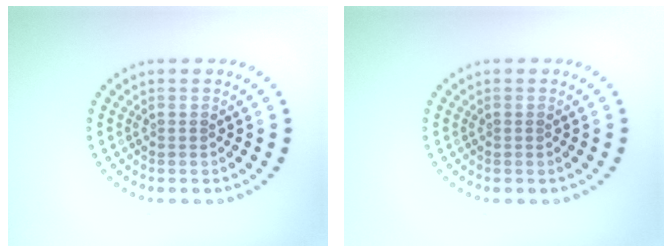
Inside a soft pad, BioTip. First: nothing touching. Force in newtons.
{"total": 0.0}